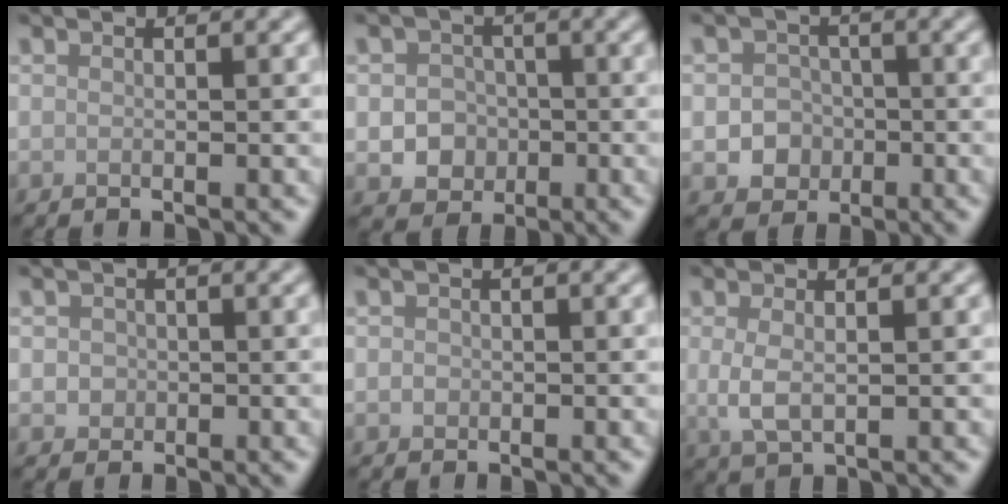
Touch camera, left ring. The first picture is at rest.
{"total": 3.5, "force": [-0.8, 3.1, 1.4], "torque": [-0.003, 0.001, -0.024]}
{"total": 3.2, "force": [-0.8, 2.9, 1.2], "torque": [0.001, -0.001, -0.024]}
{"total": 1.3, "force": [0.0, 1.2, 0.4], "torque": [0.002, -0.005, 0.000]}
{"total": 0.7, "force": [-0.1, 0.7, 0.2], "torque": [0.001, -0.004, -0.004]}
{"total": 2.5, "force": [0.1, 1.2, 2.2], "torque": [-0.052, -0.004, 0.004]}